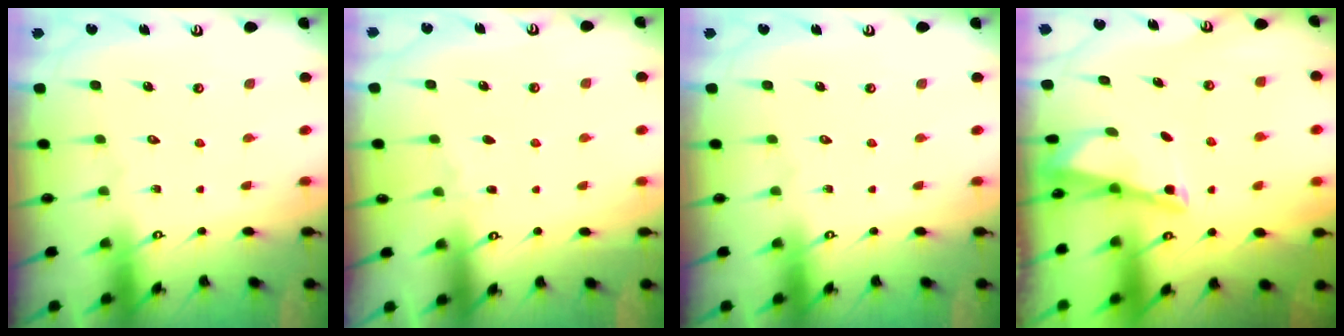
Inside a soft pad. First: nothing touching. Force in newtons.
{"total": 2.3, "press": 2.2, "slide": 0.4}
{"total": 0.0}
{"total": 2.8, "press": 2.8, "slide": 0.4}